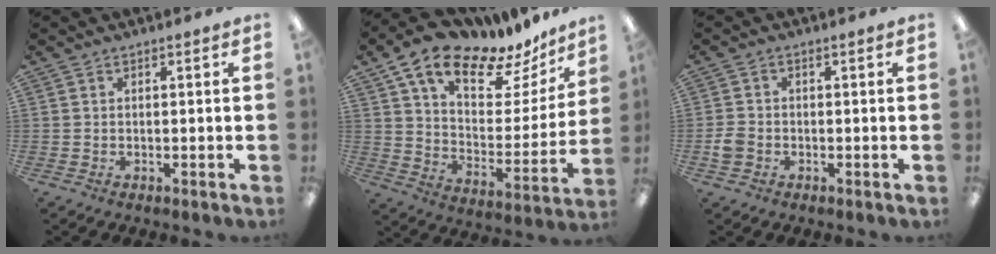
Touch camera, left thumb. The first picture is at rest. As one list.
[{"total": 17.2, "force": [13.3, 6.9, 8.6], "torque": [-0.133, -0.102, 0.227]}, {"total": 2.8, "force": [-1.0, 2.2, 1.4], "torque": [-0.023, 0.007, -0.019]}]